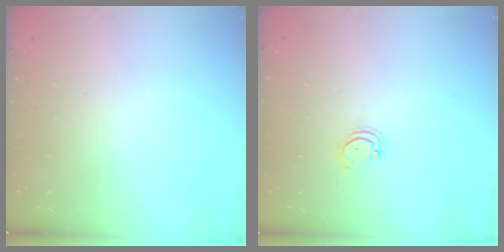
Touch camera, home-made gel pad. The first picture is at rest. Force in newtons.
{"total": 2.6, "press": 2.6, "slide": 0.2}